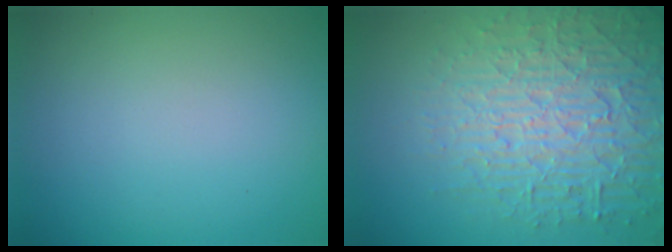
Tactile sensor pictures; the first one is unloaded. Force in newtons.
{"total": 7.1, "press": 6.8, "slide": 1.8}